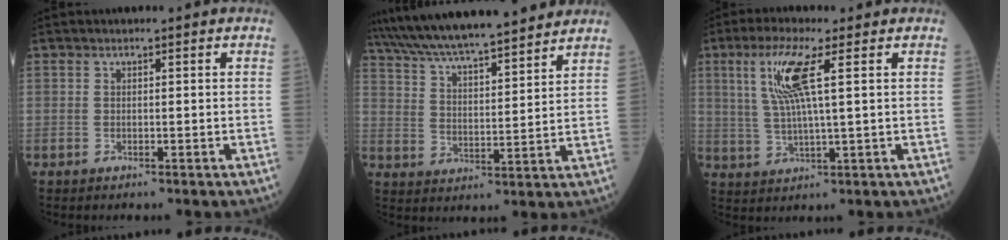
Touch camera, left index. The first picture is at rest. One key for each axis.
{"total": 20.9, "fx": 18.5, "fy": 2.3, "fz": 9.6, "tx": -0.169, "ty": 0.031, "tz": 0.287}
{"total": 7.9, "fx": 2.6, "fy": 0.2, "fz": 7.5, "tx": -0.167, "ty": 0.005, "tz": 0.052}